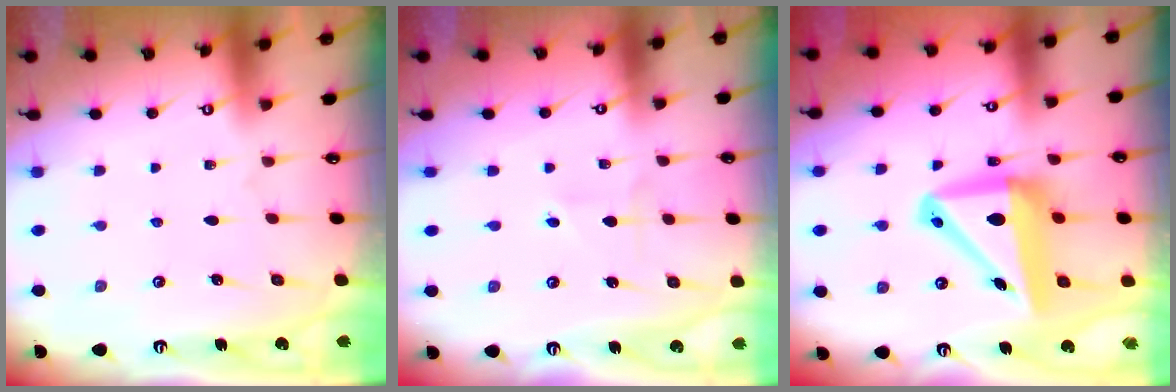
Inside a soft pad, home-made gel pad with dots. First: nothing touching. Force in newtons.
{"total": 1.9, "press": 1.9, "slide": 0.2}
{"total": 13.6, "press": 13.4, "slide": 2.3}